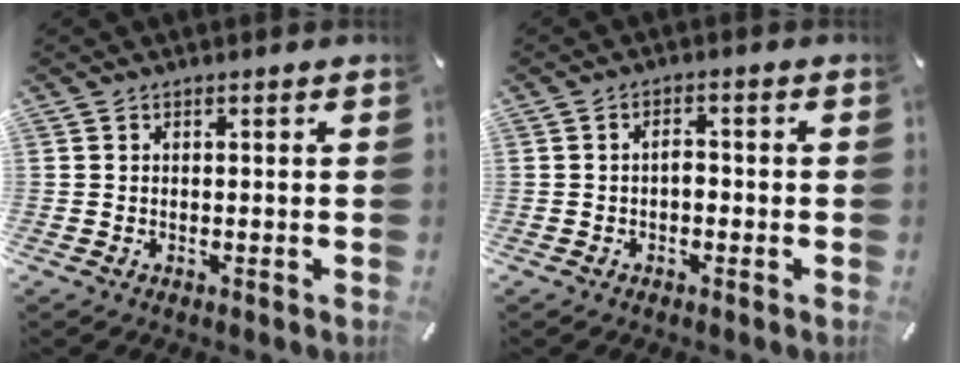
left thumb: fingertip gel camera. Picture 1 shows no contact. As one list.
[{"total": 2.4, "force": [-0.6, 1.4, 1.9], "torque": [-0.036, 0.008, -0.013]}]